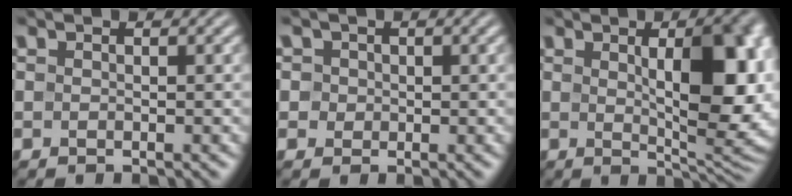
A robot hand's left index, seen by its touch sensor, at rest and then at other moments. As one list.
[{"total": 2.2, "force": [0.8, 1.9, 0.8], "torque": [-0.011, 0.011, 0.013]}, {"total": 11.0, "force": [1.5, 3.9, 10.2], "torque": [-0.136, -0.002, 0.029]}]